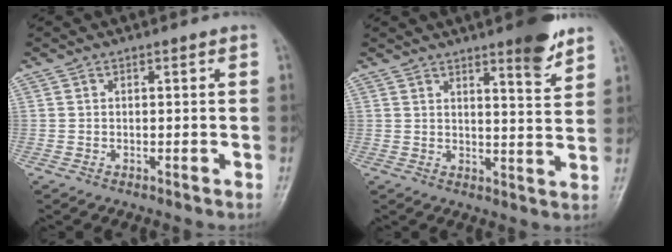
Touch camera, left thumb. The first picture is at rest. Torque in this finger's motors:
{"motor_torque": [1.02, 0.30, 0.80, -0.66, 0.27]}